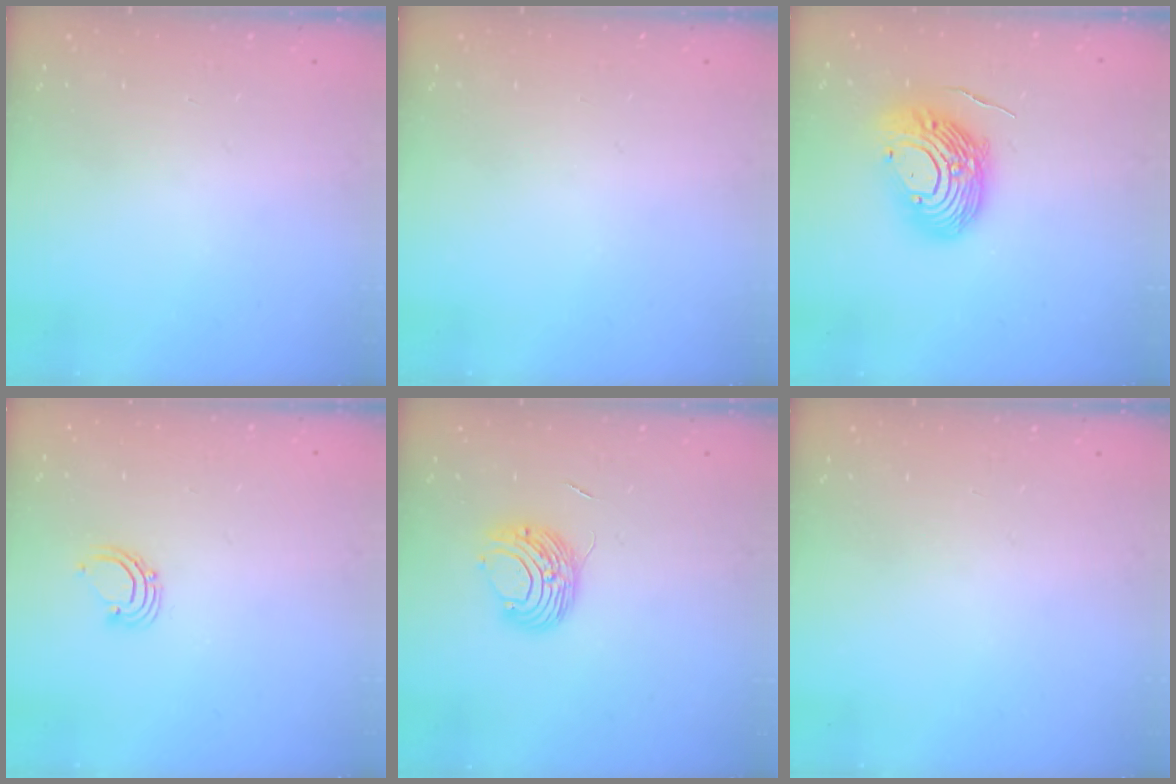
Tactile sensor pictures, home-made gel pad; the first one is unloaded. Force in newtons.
{"total": 0.0}
{"total": 14.9, "press": 14.8, "slide": 1.6}
{"total": 2.9, "press": 2.9, "slide": 0.2}
{"total": 8.7, "press": 8.6, "slide": 0.8}
{"total": 0.0}